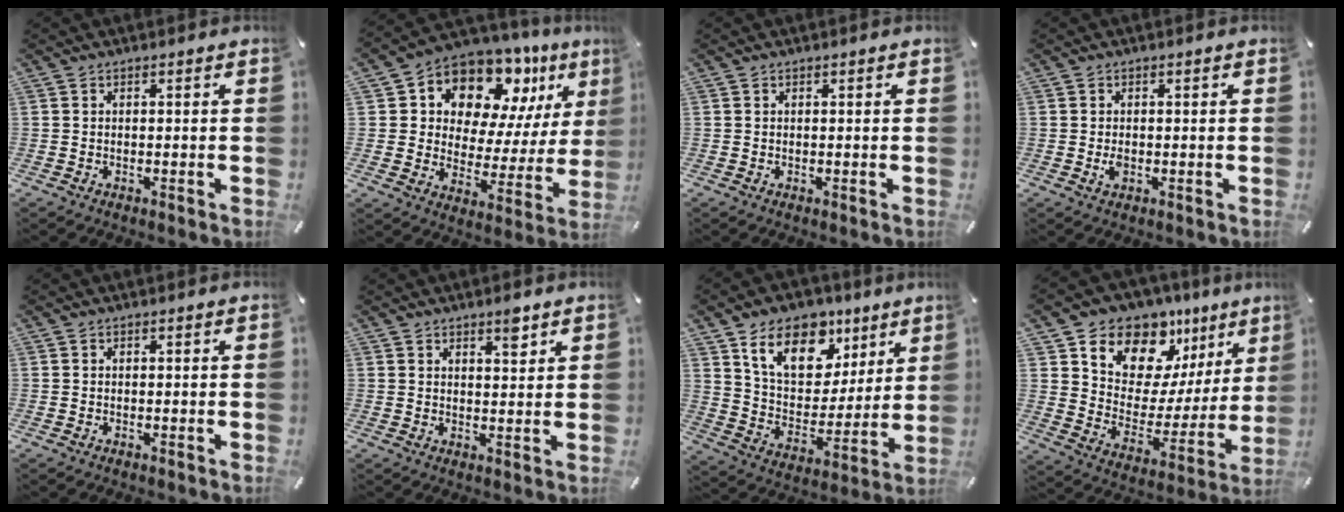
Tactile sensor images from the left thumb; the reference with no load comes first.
{"total": 12.5, "force": [9.5, 7.2, 3.8], "torque": [-0.071, -0.093, 0.173]}
{"total": 0.0}
{"total": 1.5, "force": [-0.2, 0.9, 1.3], "torque": [-0.017, -0.003, -0.005]}
{"total": 0.0}
{"total": 3.7, "force": [2.8, 1.3, 2.0], "torque": [-0.013, -0.017, 0.044]}
{"total": 16.6, "force": [10.3, 10.5, 7.6], "torque": [-0.136, -0.052, 0.190]}
{"total": 12.9, "force": [10.8, 6.8, 1.9], "torque": [-0.035, -0.117, 0.192]}